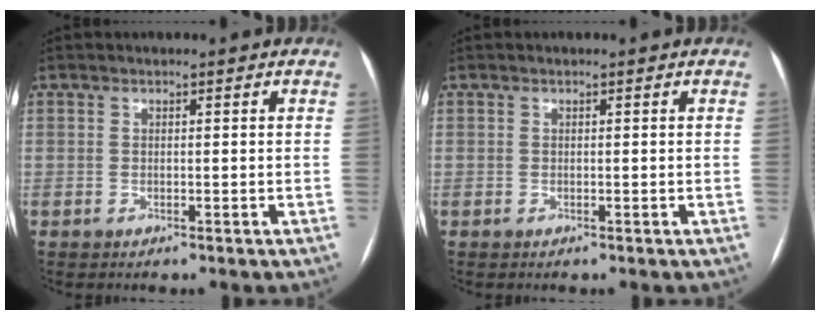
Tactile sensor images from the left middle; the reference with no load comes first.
{"total": 0.0}